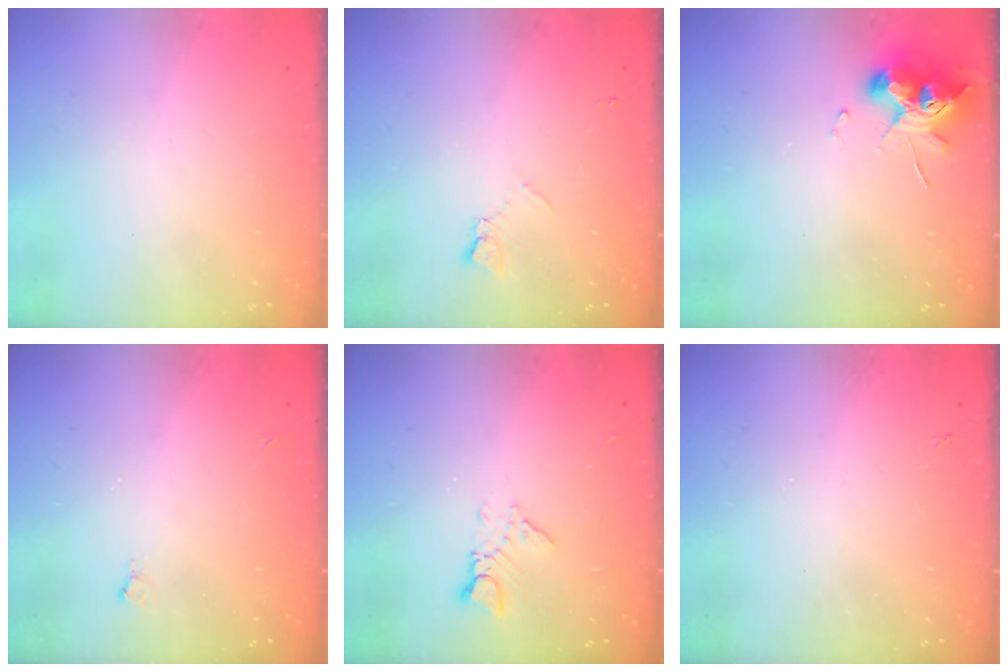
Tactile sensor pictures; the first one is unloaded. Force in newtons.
{"total": 4.5, "press": 4.5, "slide": 0.7}
{"total": 11.0, "press": 11.0, "slide": 1.2}
{"total": 2.4, "press": 2.4, "slide": 0.5}
{"total": 5.2, "press": 5.2, "slide": 0.6}
{"total": 1.3, "press": 1.3, "slide": 0.3}